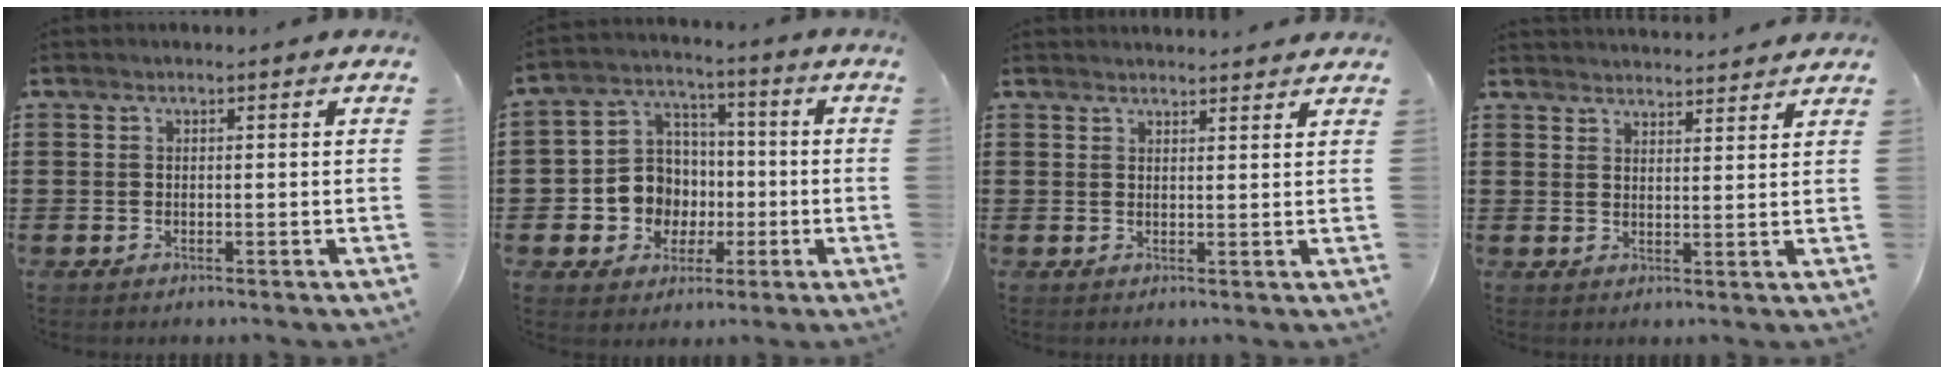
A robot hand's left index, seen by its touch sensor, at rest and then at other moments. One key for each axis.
{"total": 9.0, "fx": -1.1, "fy": 8.5, "fz": 2.6, "tx": -0.096, "ty": 0.009, "tz": -0.016}
{"total": 1.8, "fx": 1.8, "fy": 0.0, "fz": 0.0, "tx": -0.006, "ty": -0.001, "tz": 0.035}
{"total": 2.9, "fx": 2.9, "fy": -0.1, "fz": -0.3, "tx": -0.003, "ty": -0.011, "tz": 0.055}